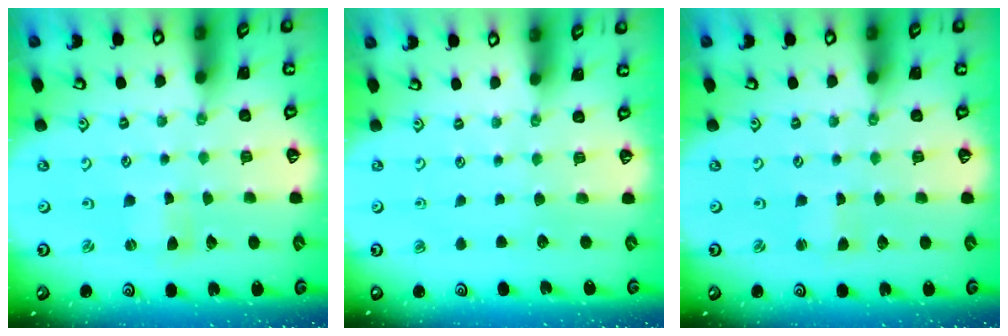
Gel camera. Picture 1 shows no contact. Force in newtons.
{"total": 0.0}
{"total": 1.4, "press": 1.4, "slide": 0.1}